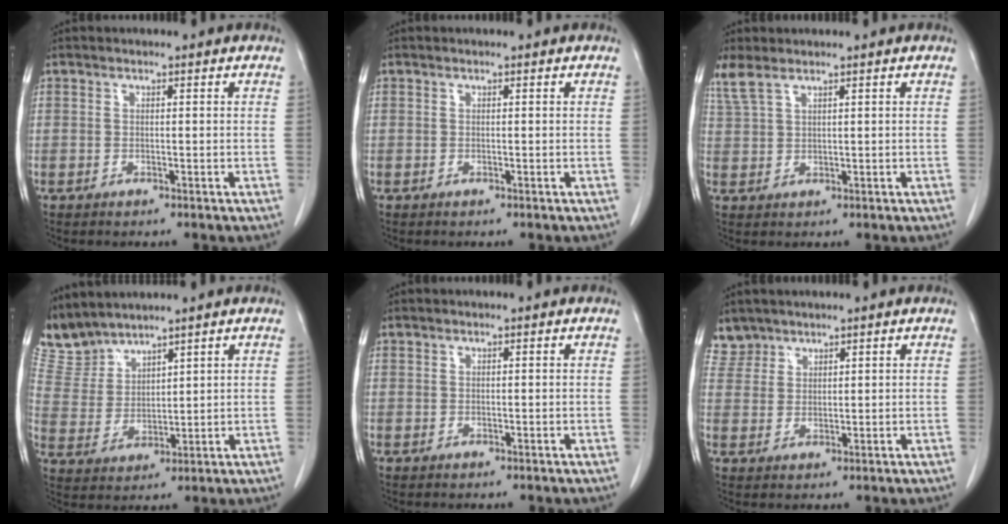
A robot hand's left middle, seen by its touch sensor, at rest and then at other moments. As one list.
[{"total": 0.0}, {"total": 3.2, "force": [2.7, 0.8, 1.7], "torque": [-0.051, 0.015, 0.067]}, {"total": 5.9, "force": [5.9, 0.8, -0.2], "torque": [-0.014, 0.011, 0.138]}, {"total": 0.0}, {"total": 3.4, "force": [3.0, 1.5, -0.6], "torque": [0.018, 0.007, 0.061]}]